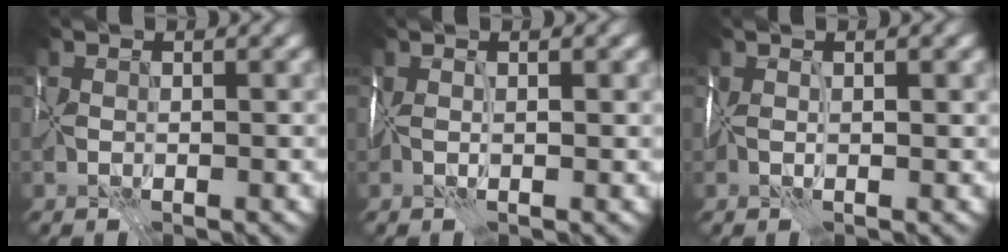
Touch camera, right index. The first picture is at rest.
{"total": 2.2, "force": [0.6, 0.8, 2.0], "torque": [-0.033, 0.001, 0.006]}
{"total": 2.5, "force": [0.7, 0.9, 2.3], "torque": [-0.035, 0.003, 0.007]}